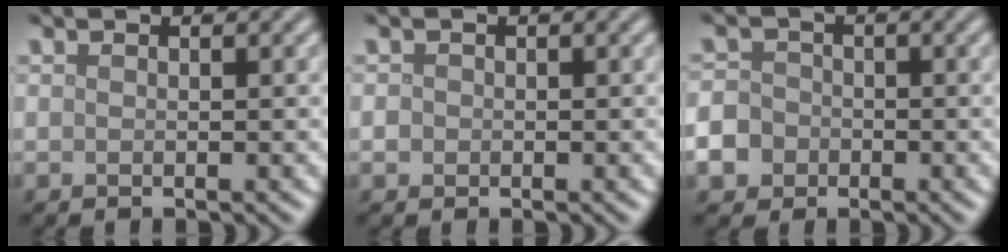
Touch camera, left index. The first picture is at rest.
{"total": 0.8, "force": [-0.1, 0.7, 0.2], "torque": [0.002, -0.003, -0.005]}
{"total": 6.8, "force": [-3.2, 5.7, 1.9], "torque": [-0.047, -0.018, -0.078]}